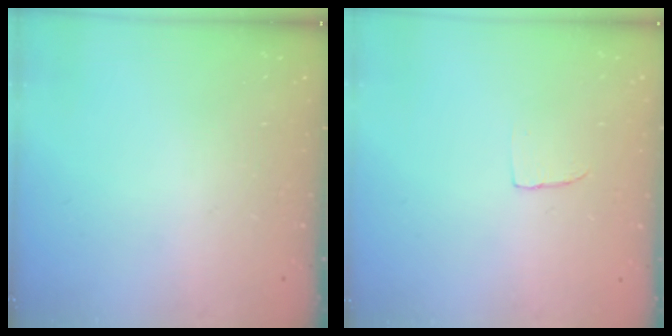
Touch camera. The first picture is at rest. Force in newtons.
{"total": 2.4, "press": 2.4, "slide": 0.1}